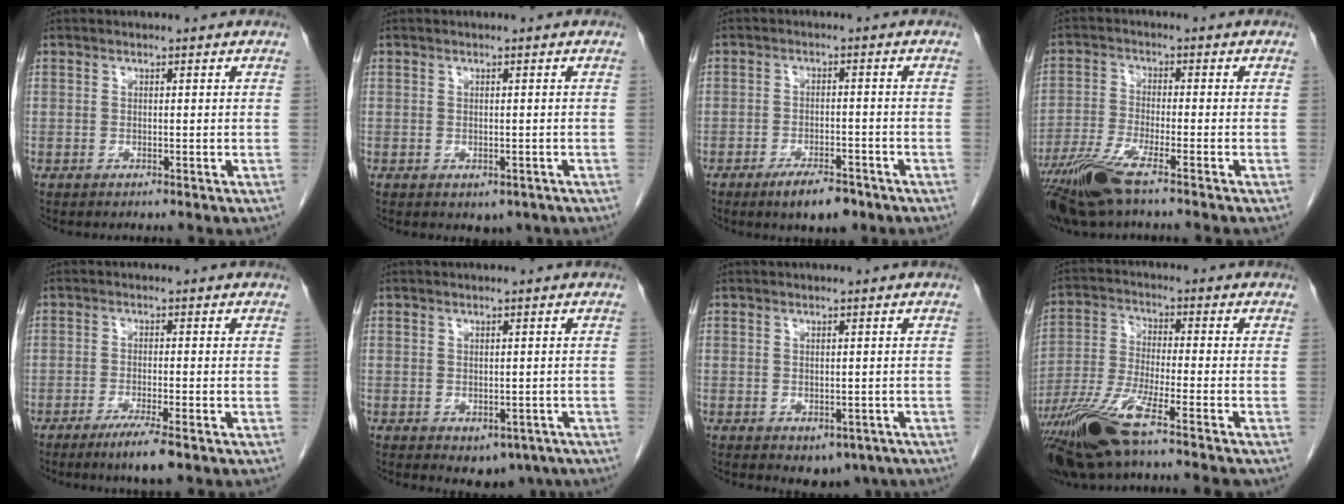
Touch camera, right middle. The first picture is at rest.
{"total": 1.9, "force": [-0.9, 1.3, 1.0], "torque": [-0.008, 0.000, -0.001]}
{"total": 5.5, "force": [-3.9, 1.9, 3.4], "torque": [-0.056, 0.000, -0.058]}
{"total": 8.2, "force": [-5.8, 0.3, 5.9], "torque": [-0.125, -0.021, -0.114]}
{"total": 5.0, "force": [-3.2, 0.1, 3.8], "torque": [-0.065, -0.013, -0.055]}
{"total": 4.3, "force": [-2.4, 2.8, 2.2], "torque": [-0.012, 0.000, -0.024]}
{"total": 3.7, "force": [-2.0, 2.4, 1.9], "torque": [-0.011, 0.000, -0.018]}
{"total": 13.2, "force": [-9.3, 0.2, 9.4], "torque": [-0.190, -0.034, -0.168]}